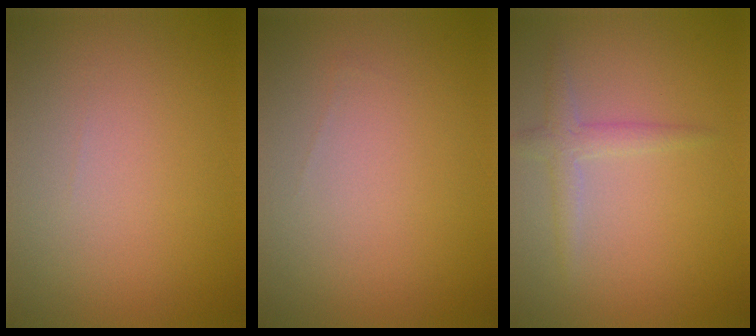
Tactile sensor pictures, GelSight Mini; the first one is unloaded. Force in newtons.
{"total": 0.0}
{"total": 1.9, "press": 1.9, "slide": 0.1}